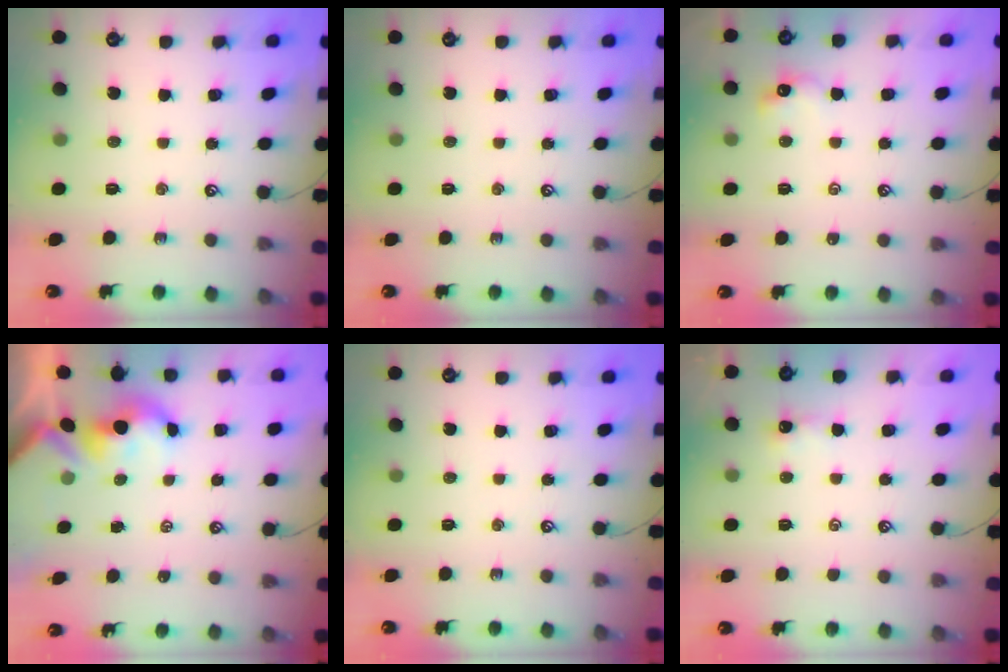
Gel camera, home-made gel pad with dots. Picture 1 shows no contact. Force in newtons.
{"total": 0.0}
{"total": 2.3, "press": 2.2, "slide": 0.6}
{"total": 2.4, "press": 2.4, "slide": 0.3}
{"total": 0.0}
{"total": 1.6, "press": 1.5, "slide": 0.3}